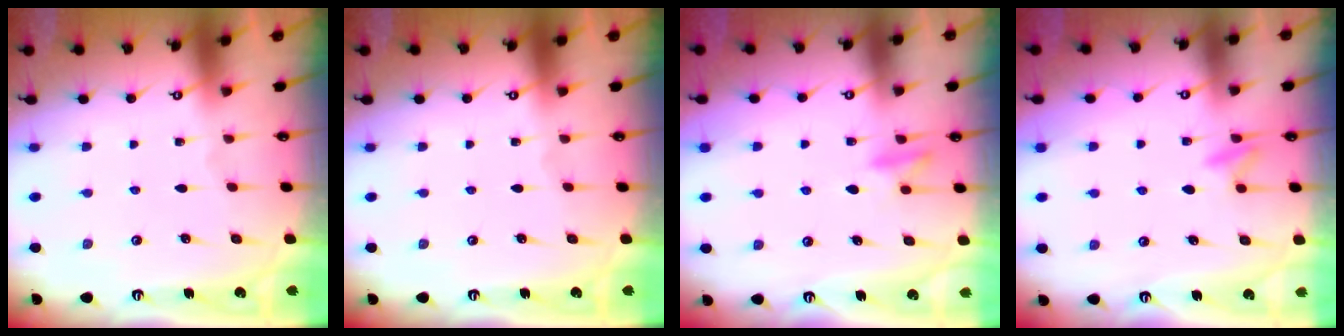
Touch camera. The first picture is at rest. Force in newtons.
{"total": 0.0}
{"total": 9.0, "press": 8.9, "slide": 1.2}
{"total": 7.2, "press": 7.2, "slide": 0.7}